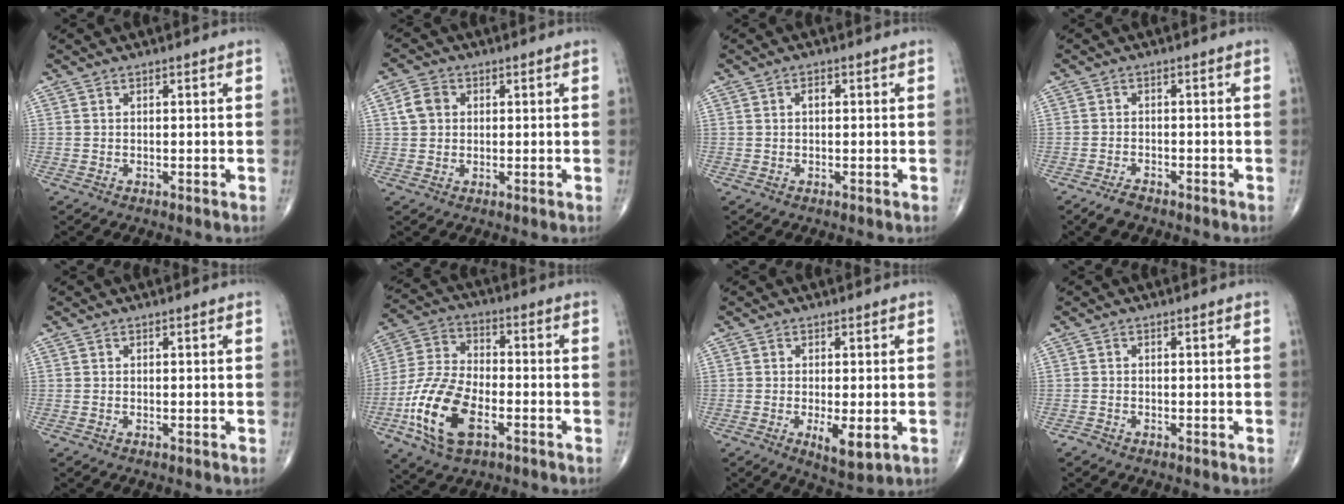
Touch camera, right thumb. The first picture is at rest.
{"total": 4.2, "force": [0.9, 3.5, 2.2], "torque": [-0.034, 0.006, 0.013]}
{"total": 1.4, "force": [0.2, 0.8, 1.1], "torque": [-0.016, 0.005, 0.000]}
{"total": 2.7, "force": [-2.2, 1.1, 1.2], "torque": [-0.027, 0.007, -0.038]}
{"total": 0.0}
{"total": 16.0, "force": [-6.0, 8.2, 12.4], "torque": [-0.253, 0.021, -0.115]}
{"total": 5.7, "force": [-1.4, 2.0, 5.1], "torque": [-0.083, -0.016, -0.018]}
{"total": 0.7, "force": [-0.6, 0.3, 0.0], "torque": [-0.002, 0.001, -0.016]}